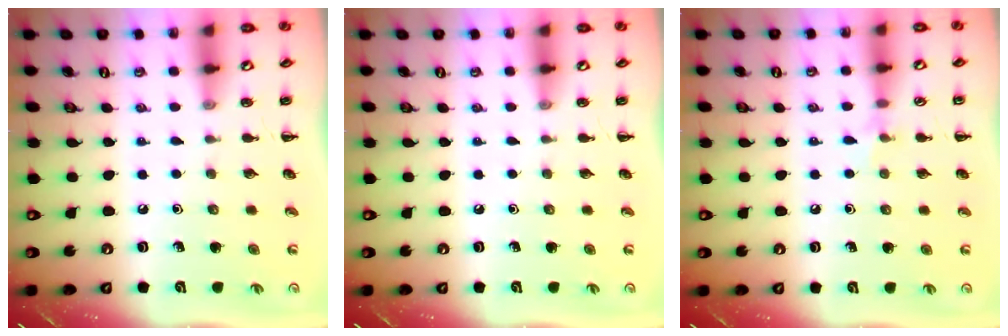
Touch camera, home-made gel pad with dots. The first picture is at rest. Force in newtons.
{"total": 0.0}
{"total": 4.8, "press": 4.5, "slide": 1.7}